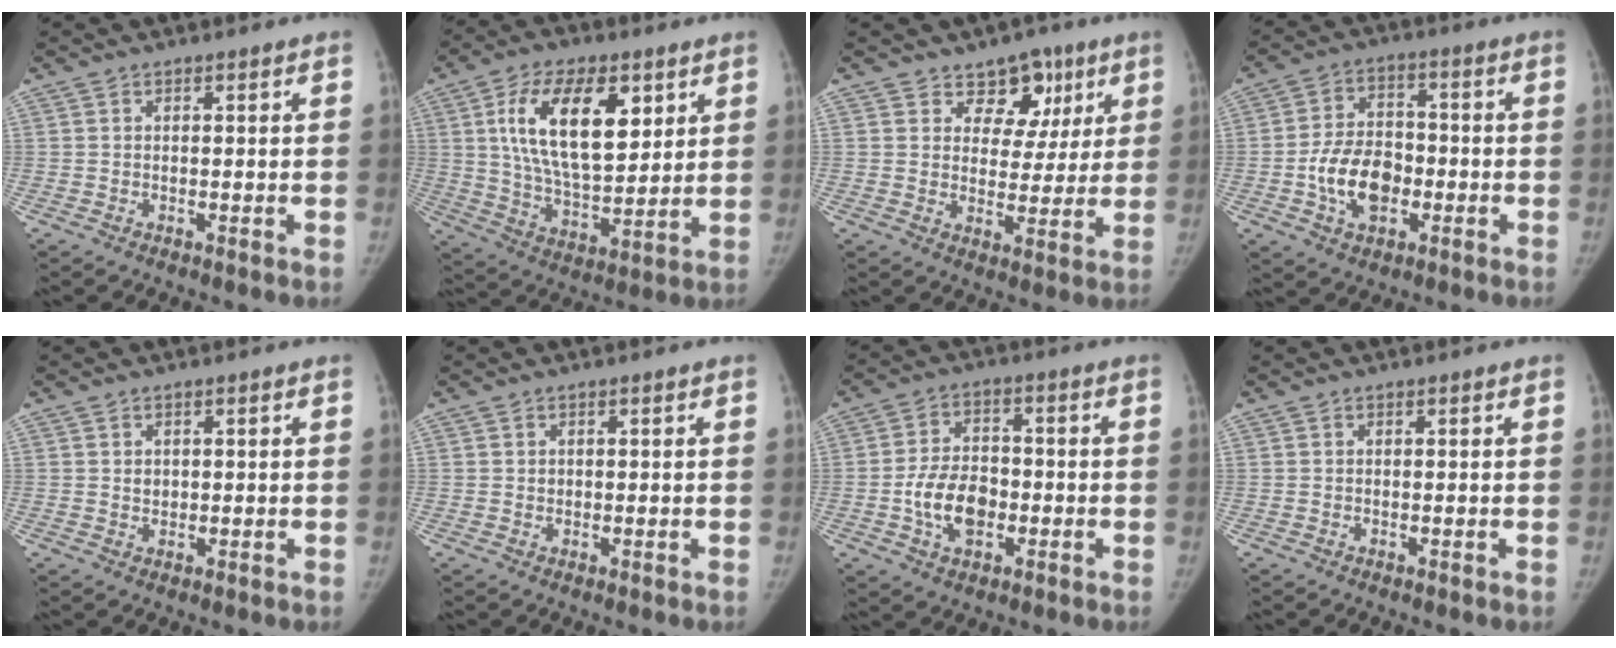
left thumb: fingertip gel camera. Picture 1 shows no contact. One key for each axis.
{"total": 18.5, "fx": 6.4, "fy": 9.4, "fz": 14.6, "tx": -0.221, "ty": -0.026, "tz": 0.118}
{"total": 8.4, "fx": 5.0, "fy": 6.2, "fz": 2.8, "tx": 0.009, "ty": -0.019, "tz": 0.073}
{"total": 11.1, "fx": -2.9, "fy": 7.5, "fz": 7.7, "tx": -0.117, "ty": 0.019, "tz": -0.052}
{"total": 1.4, "fx": 0.3, "fy": 1.2, "fz": 0.7, "tx": -0.008, "ty": -0.002, "tz": 0.008}
{"total": 0.5, "fx": 0.1, "fy": 0.5, "fz": 0.2, "tx": -0.002, "ty": 0.001, "tz": 0.002}
{"total": 9.6, "fx": -2.4, "fy": 6.4, "fz": 6.9, "tx": -0.108, "ty": 0.016, "tz": -0.043}
{"total": 0.0}